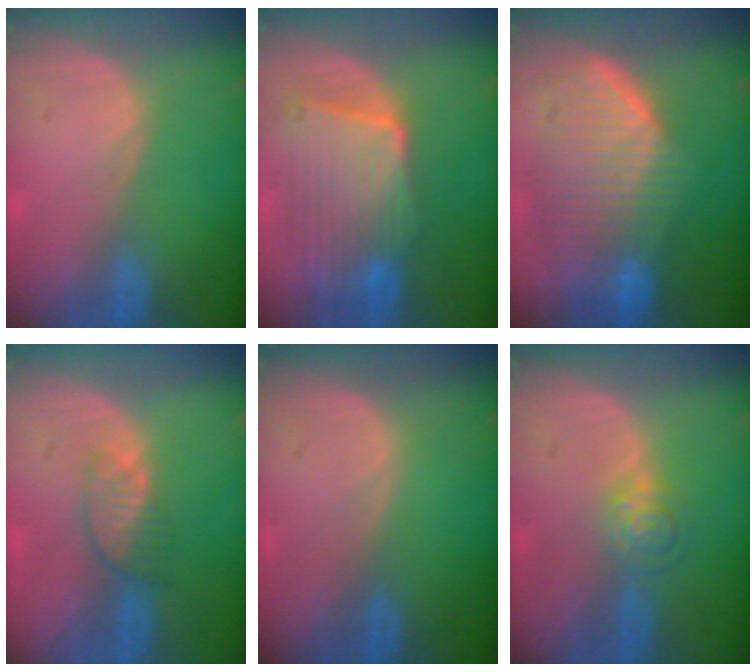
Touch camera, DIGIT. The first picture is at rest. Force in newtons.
{"total": 9.6, "press": 8.7, "slide": 4.1}
{"total": 10.0, "press": 9.0, "slide": 4.3}
{"total": 3.6, "press": 3.5, "slide": 1.1}
{"total": 0.0}
{"total": 4.1, "press": 3.7, "slide": 1.7}